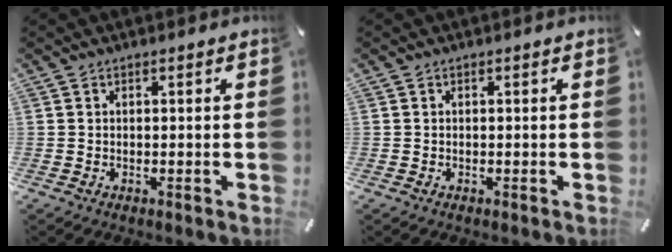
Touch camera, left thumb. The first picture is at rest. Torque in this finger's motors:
{"motor_torque": [-0.03, 0.00, -0.04, 0.00, 0.00]}